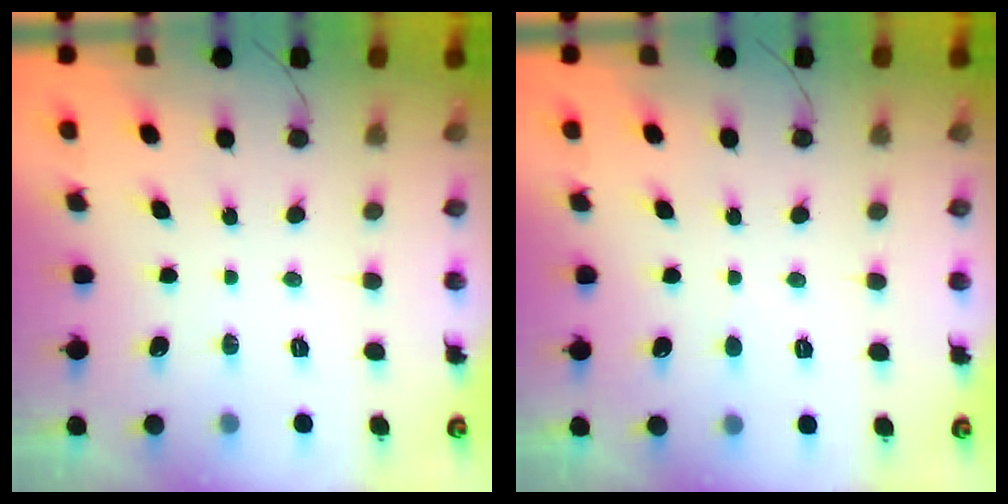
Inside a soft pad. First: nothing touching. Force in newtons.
{"total": 2.6, "press": 2.6, "slide": 0.1}